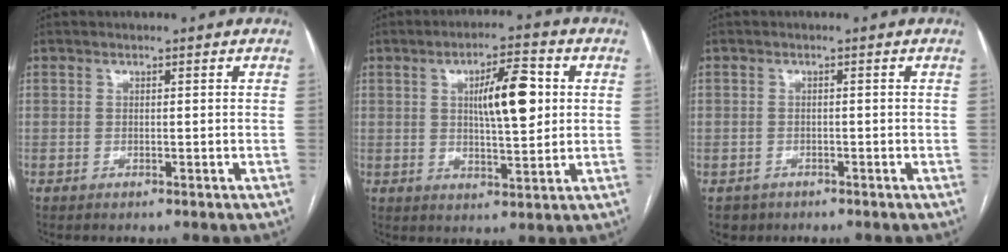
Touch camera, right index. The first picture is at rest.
{"total": 9.2, "force": [1.9, 2.2, 8.7], "torque": [-0.143, 0.011, 0.033]}
{"total": 2.6, "force": [-1.4, 2.2, 0.0], "torque": [-0.001, 0.006, -0.023]}